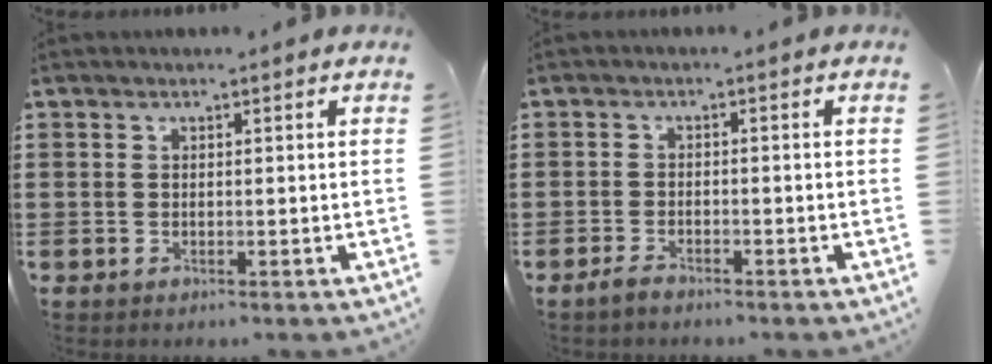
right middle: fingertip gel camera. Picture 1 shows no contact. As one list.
[{"total": 1.7, "force": [-1.4, 0.4, 0.7], "torque": [-0.023, 0.000, -0.032]}]